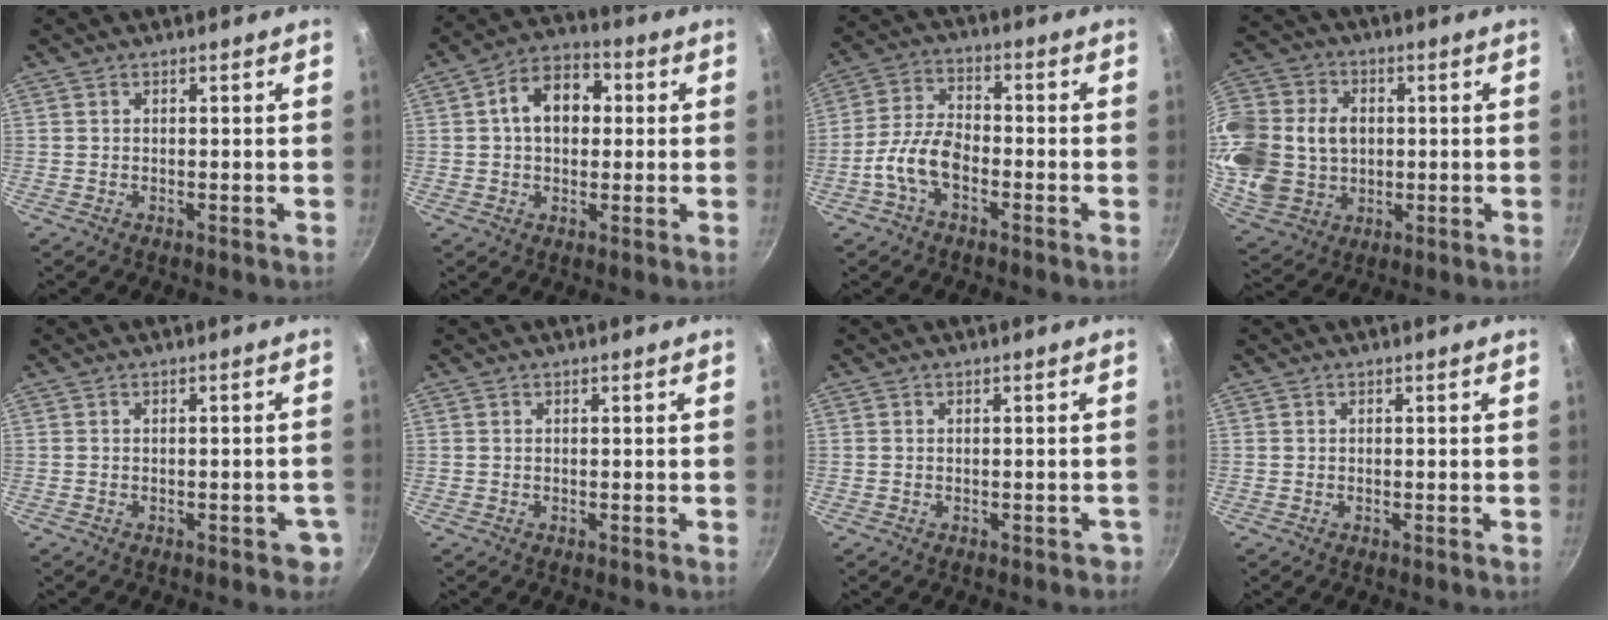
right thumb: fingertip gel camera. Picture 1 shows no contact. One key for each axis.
{"total": 10.5, "fx": 1.5, "fy": 7.4, "fz": 7.3, "tx": -0.077, "ty": 0.024, "tz": 0.008}
{"total": 8.1, "fx": -3.4, "fy": 4.3, "fz": 6.0, "tx": -0.112, "ty": 0.037, "tz": -0.072}
{"total": 25.0, "fx": 1.5, "fy": 20.4, "fz": 14.4, "tx": -0.326, "ty": 0.031, "tz": 0.039}
{"total": 3.1, "fx": -1.3, "fy": 1.6, "fz": 2.3, "tx": -0.010, "ty": 0.016, "tz": -0.010}
{"total": 0.0}
{"total": 1.4, "fx": -0.7, "fy": 0.9, "fz": 0.7, "tx": 0.005, "ty": 0.020, "tz": 0.004}
{"total": 0.0}